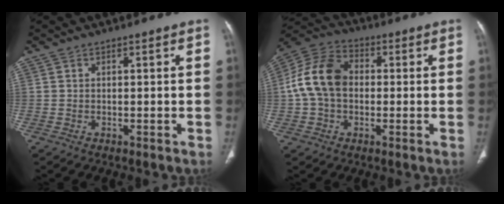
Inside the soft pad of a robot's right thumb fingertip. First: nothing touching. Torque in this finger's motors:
{"motor_torque": [-0.42, 0.99, 0.77, -0.83, 0.16]}